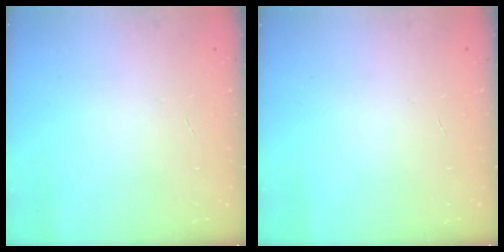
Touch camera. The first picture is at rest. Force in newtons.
{"total": 0.0}